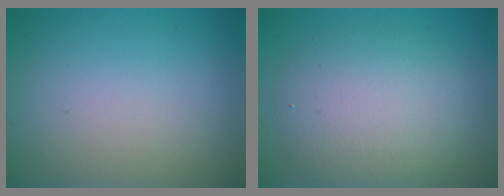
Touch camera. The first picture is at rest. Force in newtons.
{"total": 5.6, "press": 5.6, "slide": 0.3}